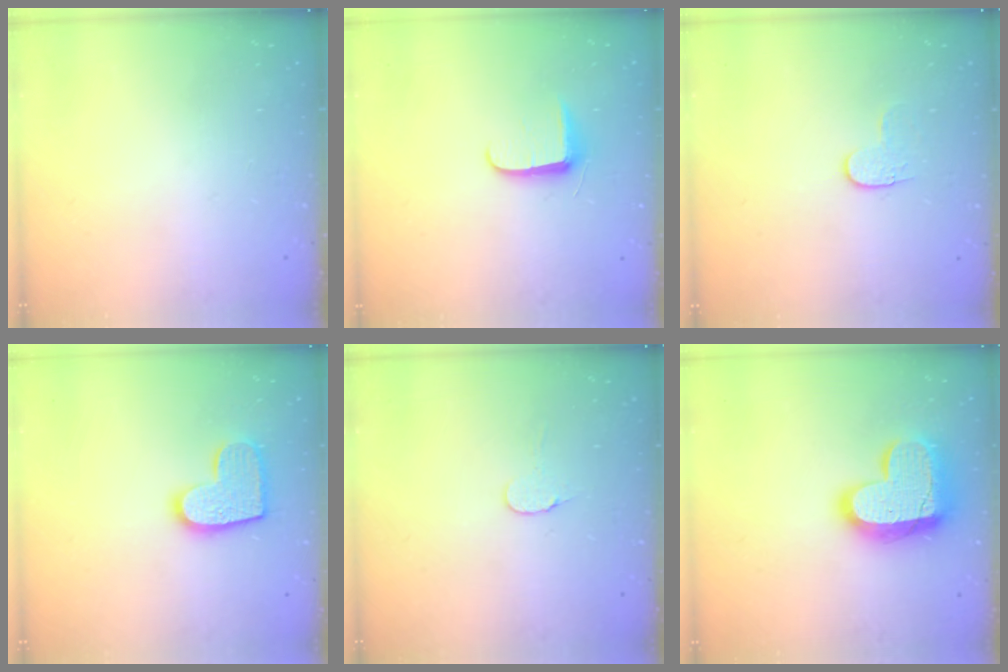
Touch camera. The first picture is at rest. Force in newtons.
{"total": 6.8, "press": 6.7, "slide": 0.9}
{"total": 4.0, "press": 3.9, "slide": 0.5}
{"total": 12.1, "press": 12.0, "slide": 0.6}
{"total": 4.5, "press": 4.5, "slide": 0.4}
{"total": 18.0, "press": 17.9, "slide": 1.3}